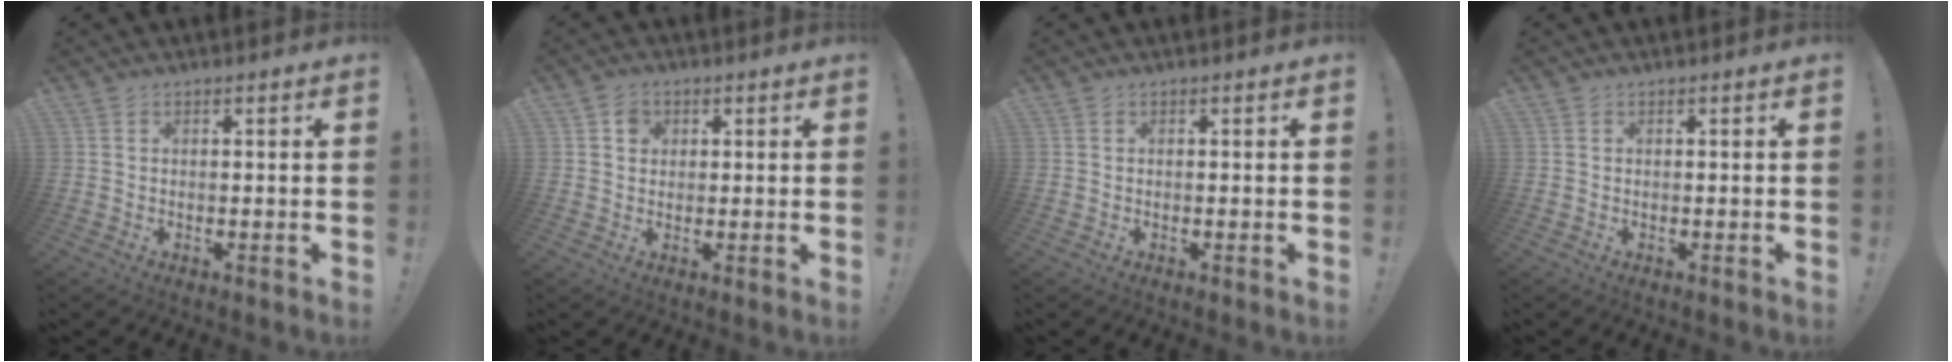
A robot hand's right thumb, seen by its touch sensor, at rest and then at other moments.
{"total": 3.7, "force": [1.2, 3.2, 1.3], "torque": [-0.010, -0.003, 0.018]}
{"total": 0.0}
{"total": 0.0}